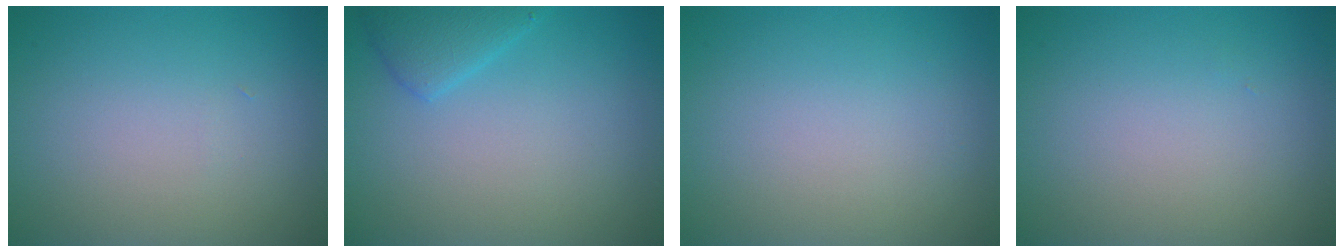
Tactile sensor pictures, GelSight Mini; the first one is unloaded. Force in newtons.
{"total": 2.3, "press": 2.3, "slide": 0.1}
{"total": 0.0}
{"total": 0.0}